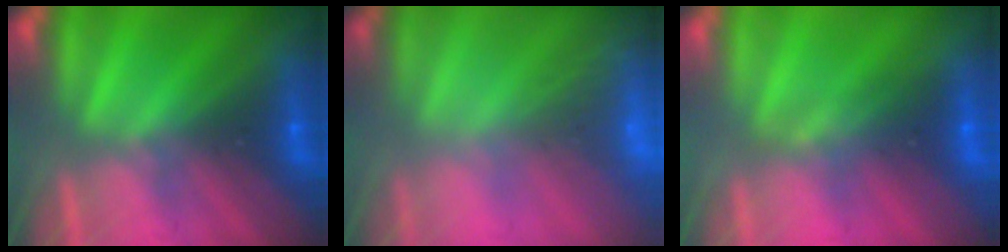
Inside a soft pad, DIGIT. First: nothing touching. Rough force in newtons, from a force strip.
{"total": 7.0}
{"total": 1.6}